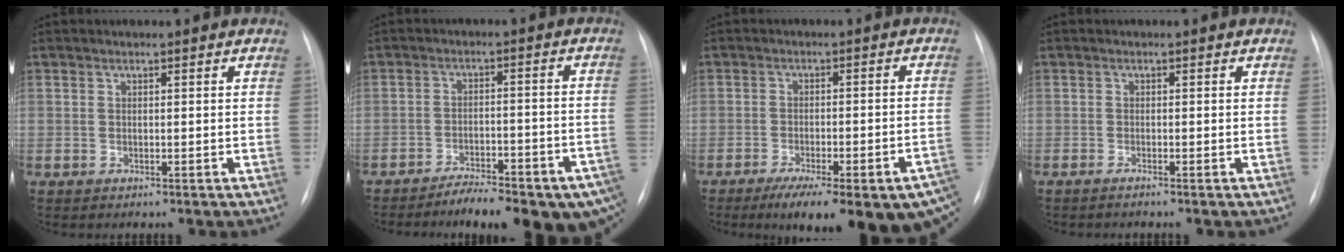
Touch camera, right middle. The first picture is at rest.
{"total": 16.0, "force": [-12.0, 3.4, 10.0], "torque": [-0.085, 0.022, -0.166]}
{"total": 20.1, "force": [-13.5, 4.0, 14.3], "torque": [-0.145, 0.000, -0.176]}
{"total": 1.1, "force": [-0.9, -0.2, 0.6], "torque": [-0.004, 0.000, -0.011]}